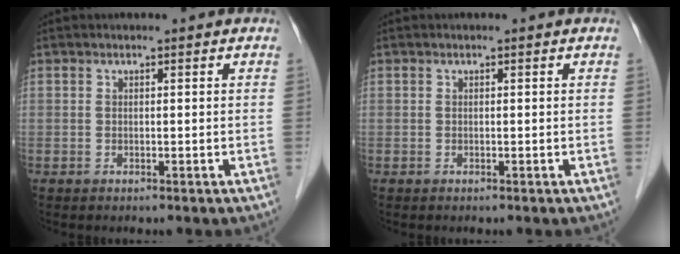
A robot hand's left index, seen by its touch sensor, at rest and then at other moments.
{"total": 0.0}